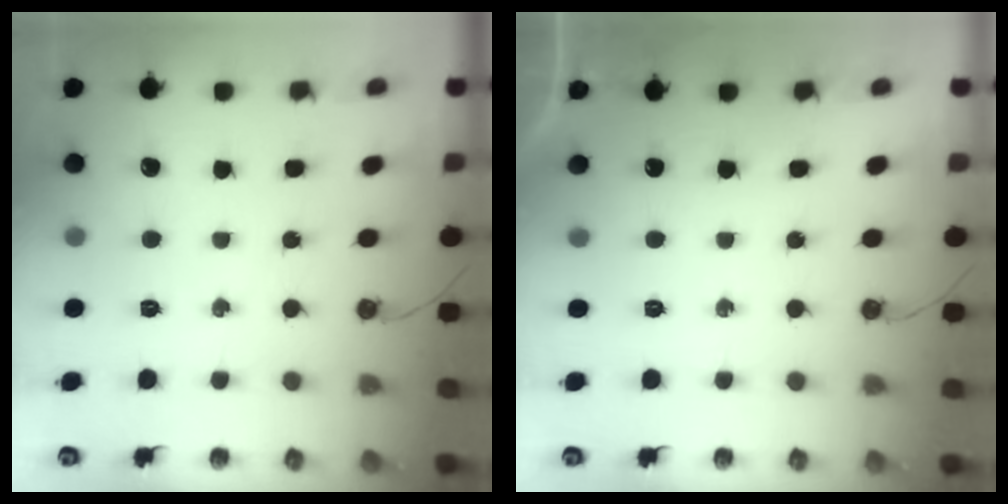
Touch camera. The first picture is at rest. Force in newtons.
{"total": 0.0}